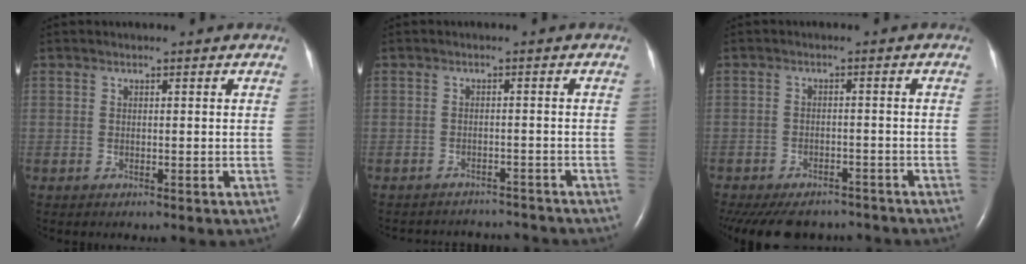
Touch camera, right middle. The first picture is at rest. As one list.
[{"total": 8.9, "force": [-8.6, 2.1, 1.0], "torque": [-0.021, 0.009, -0.102]}, {"total": 14.8, "force": [-12.3, 6.5, 5.0], "torque": [-0.135, -0.011, -0.161]}]